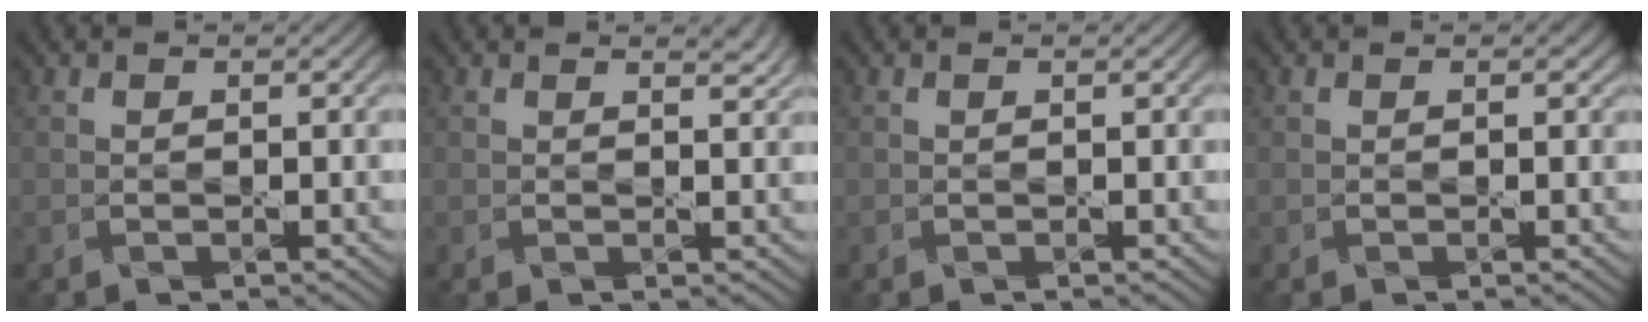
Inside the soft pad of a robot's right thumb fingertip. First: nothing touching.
{"total": 1.4, "force": [1.2, 0.2, 0.6], "torque": [-0.011, -0.007, 0.019]}
{"total": 0.0}
{"total": 0.0}